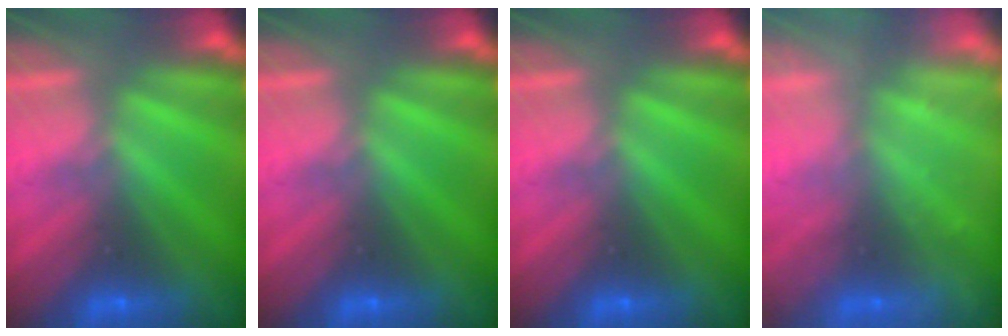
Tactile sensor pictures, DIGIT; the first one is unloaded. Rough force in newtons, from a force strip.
{"total": 0.0}
{"total": 0.0}
{"total": 2.4}